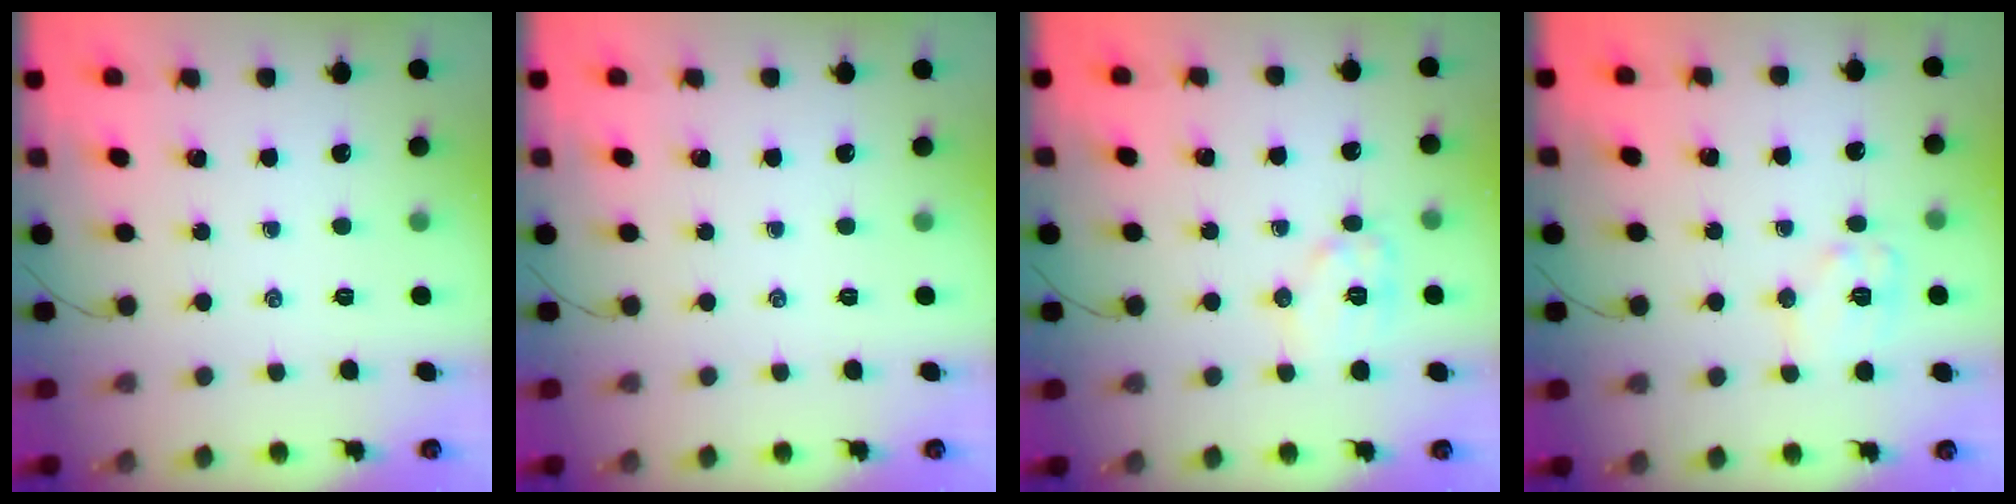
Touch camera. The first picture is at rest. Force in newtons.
{"total": 0.0}
{"total": 9.1, "press": 9.1, "slide": 0.2}
{"total": 8.8, "press": 8.7, "slide": 0.5}